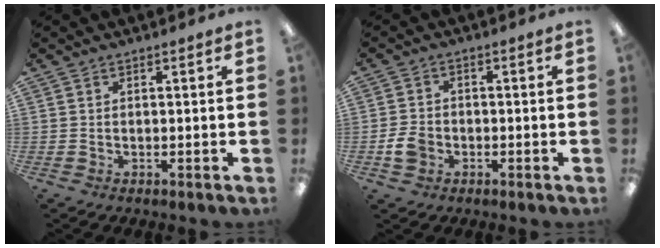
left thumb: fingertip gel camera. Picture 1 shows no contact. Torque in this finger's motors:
{"motor_torque": [-0.16, 0.20, 0.10, 0.26, 0.00]}